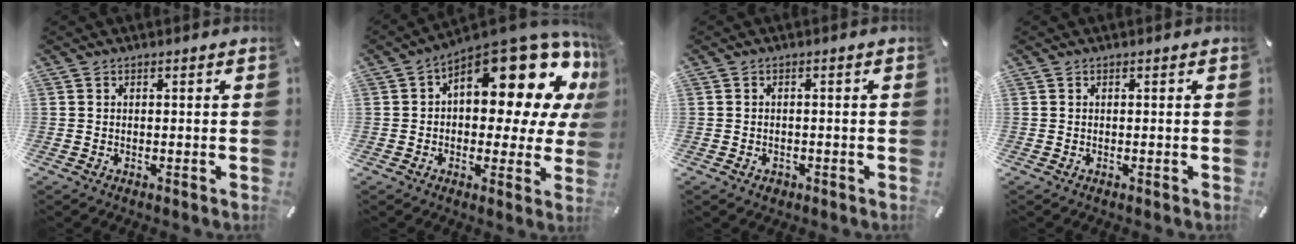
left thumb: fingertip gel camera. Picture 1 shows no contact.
{"total": 19.1, "force": [10.1, 8.8, 13.6], "torque": [-0.161, -0.095, 0.160]}
{"total": 1.8, "force": [-0.9, 1.2, 0.9], "torque": [-0.018, 0.004, -0.018]}
{"total": 0.0}